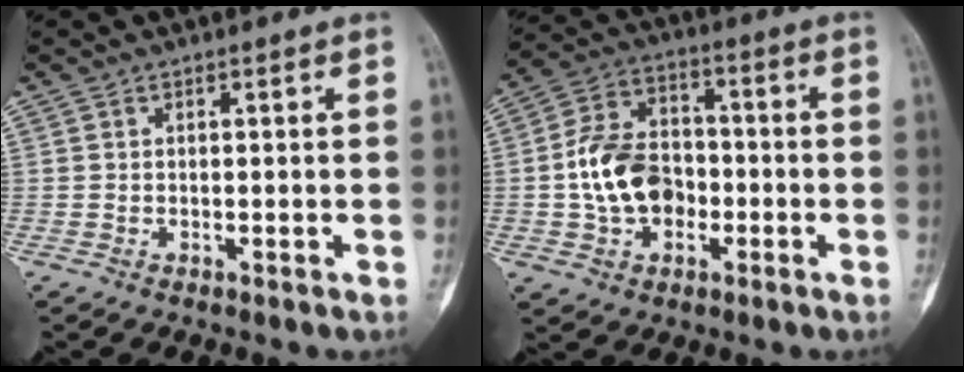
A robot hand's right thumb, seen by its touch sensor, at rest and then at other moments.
{"total": 12.4, "force": [-2.0, 9.1, 8.3], "torque": [-0.124, 0.034, -0.042]}